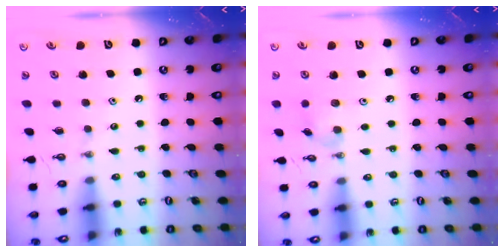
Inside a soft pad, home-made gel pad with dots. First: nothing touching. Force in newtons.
{"total": 5.2, "press": 5.0, "slide": 1.2}